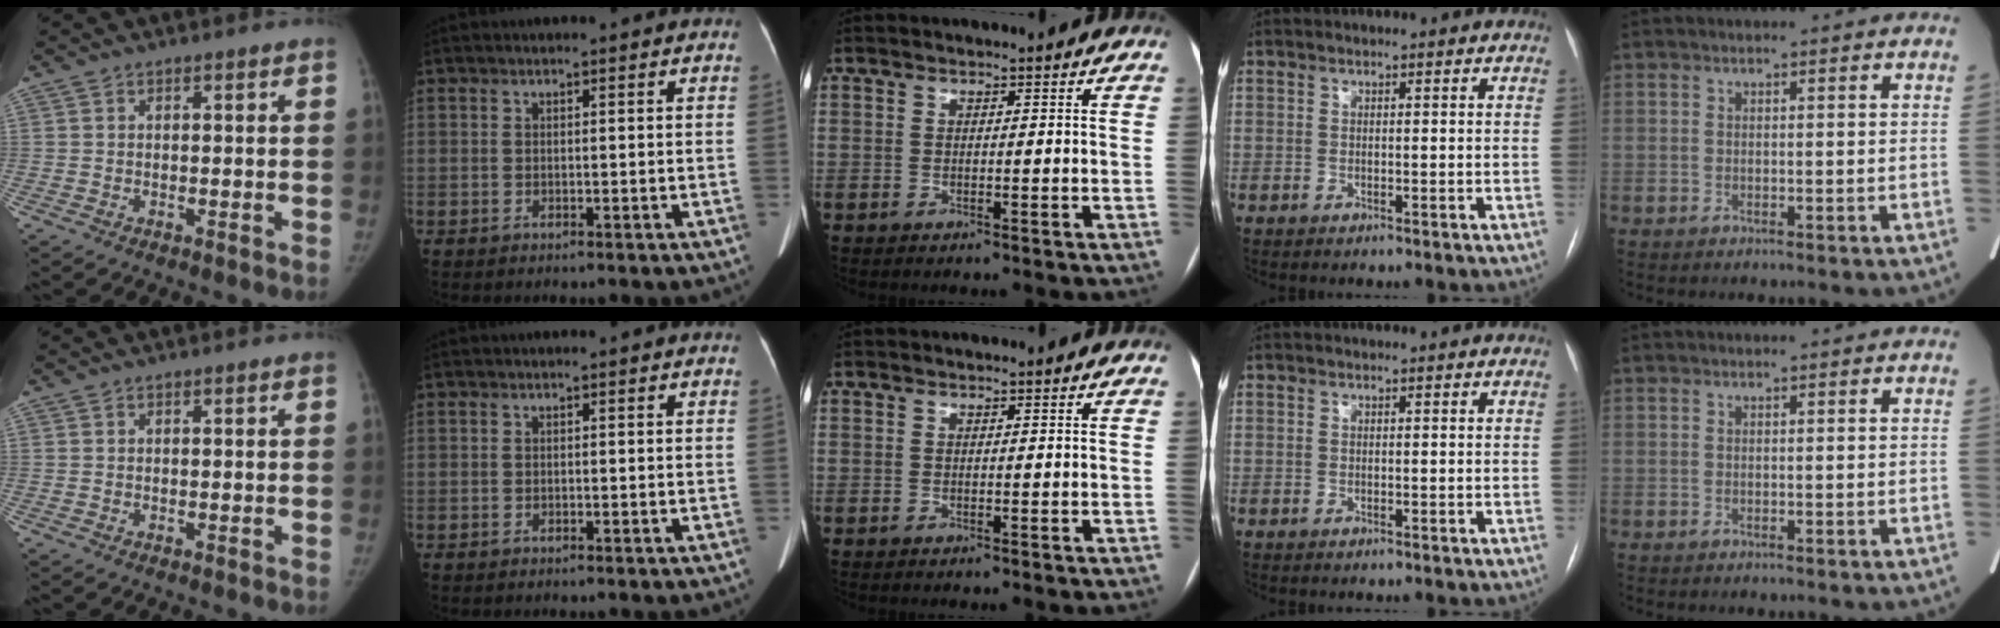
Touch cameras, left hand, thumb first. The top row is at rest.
{}